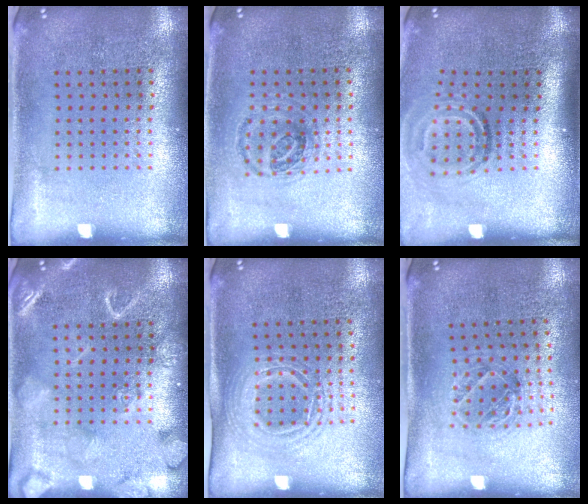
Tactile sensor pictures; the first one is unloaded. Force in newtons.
{"total": 1.0, "press": 0.9, "slide": 0.3}
{"total": 1.9, "press": 1.3, "slide": 1.4}
{"total": 3.6, "press": 3.6, "slide": 0.5}
{"total": 1.5, "press": 1.3, "slide": 0.8}
{"total": 1.1, "press": 1.1, "slide": 0.2}